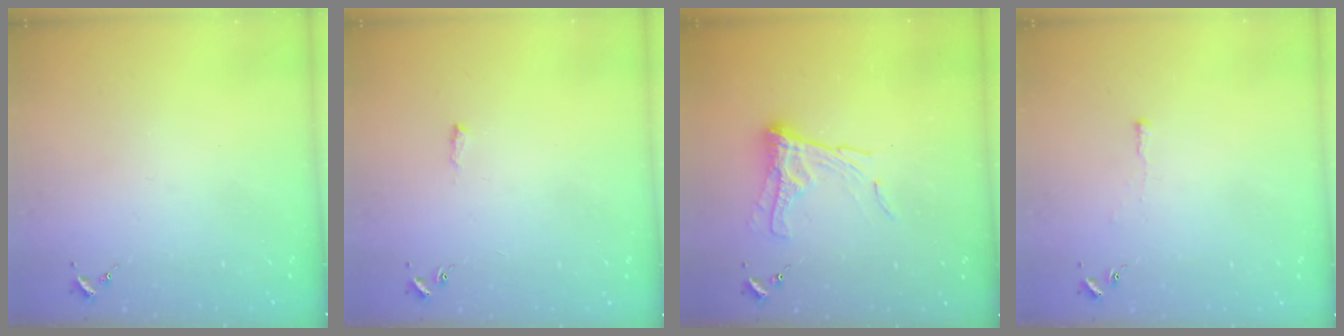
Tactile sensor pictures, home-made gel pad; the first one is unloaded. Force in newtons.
{"total": 4.5, "press": 4.4, "slide": 0.5}
{"total": 11.7, "press": 11.7, "slide": 0.6}
{"total": 3.3, "press": 3.2, "slide": 0.6}